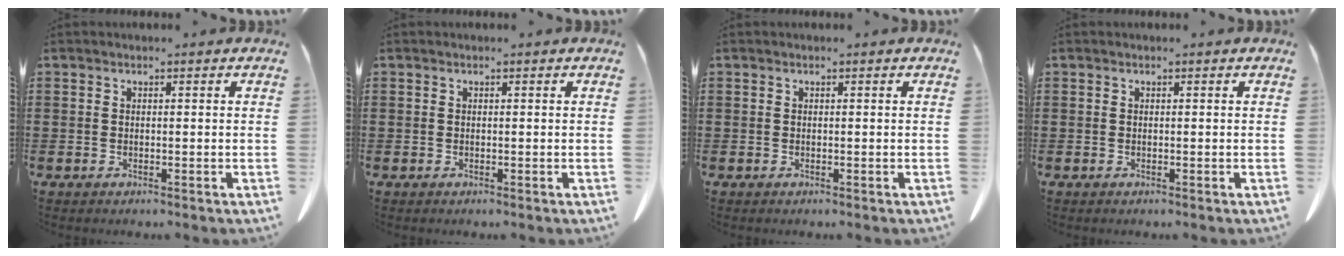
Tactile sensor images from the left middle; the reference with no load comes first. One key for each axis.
{"total": 0.0}
{"total": 0.0}
{"total": 0.0}